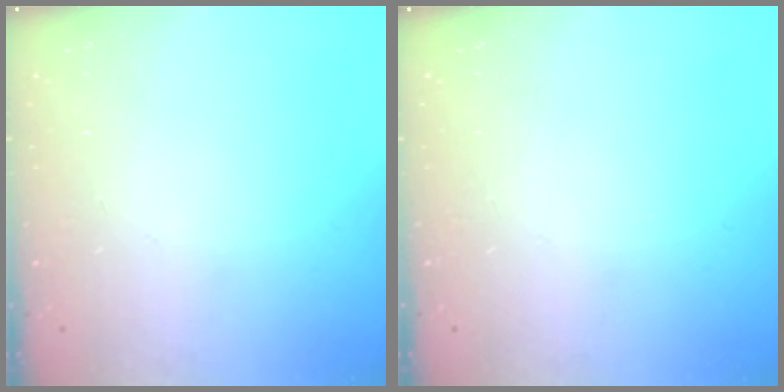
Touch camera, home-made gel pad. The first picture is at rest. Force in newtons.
{"total": 0.0}